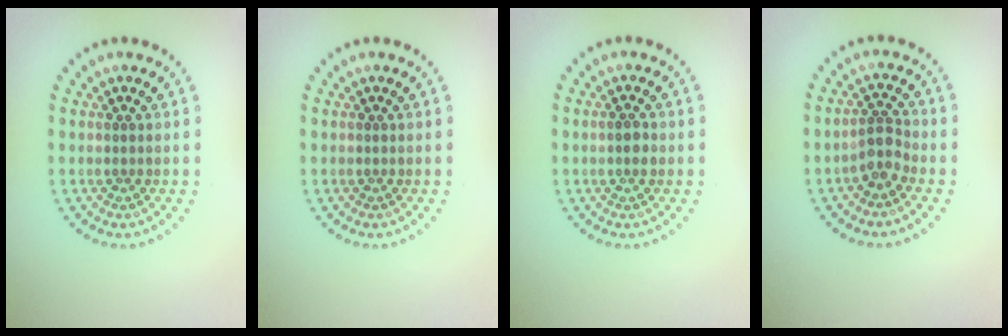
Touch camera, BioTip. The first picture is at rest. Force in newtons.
{"total": 0.0}
{"total": 1.4, "press": 1.3, "slide": 0.3}
{"total": 2.1, "press": 1.7, "slide": 1.2}